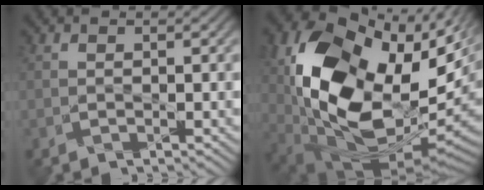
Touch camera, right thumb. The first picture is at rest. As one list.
[{"total": 20.9, "force": [2.8, 12.8, 16.3], "torque": [-0.336, -0.035, 0.094]}]